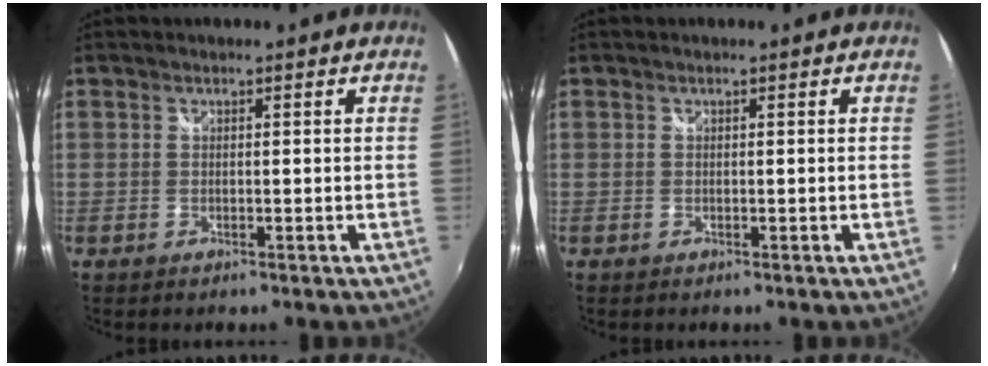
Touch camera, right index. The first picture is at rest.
{"total": 0.0}